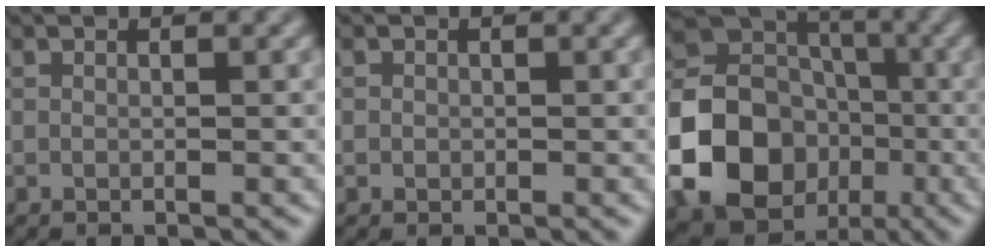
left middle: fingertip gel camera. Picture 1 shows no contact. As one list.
[{"total": 0.5, "force": [0.0, 0.5, 0.1], "torque": [0.004, -0.004, -0.001]}, {"total": 19.9, "force": [-5.8, 17.3, 7.8], "torque": [-0.180, -0.039, -0.132]}]